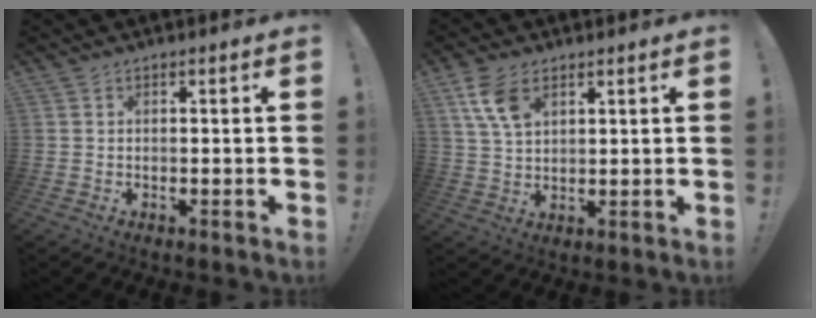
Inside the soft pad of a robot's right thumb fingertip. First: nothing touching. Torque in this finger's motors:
{"motor_torque": [0.08, 0.13, 0.72, 0.38, 0.09]}